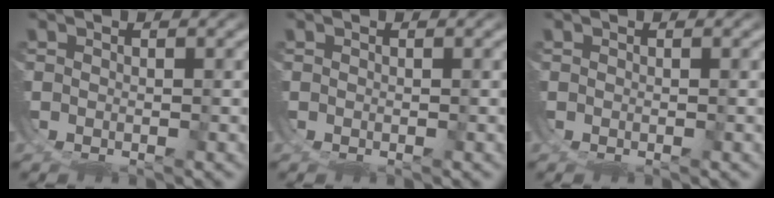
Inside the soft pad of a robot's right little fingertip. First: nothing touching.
{"total": 0.0}
{"total": 0.0}